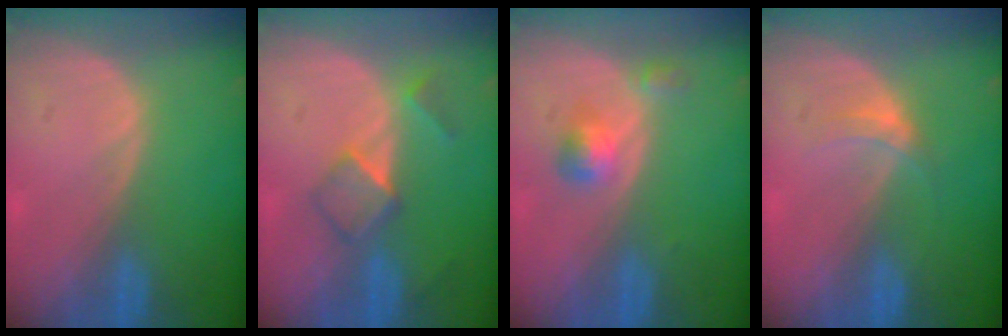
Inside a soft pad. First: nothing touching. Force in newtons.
{"total": 5.1, "press": 4.4, "slide": 2.5}
{"total": 3.3, "press": 3.1, "slide": 1.2}
{"total": 2.6, "press": 2.2, "slide": 1.4}